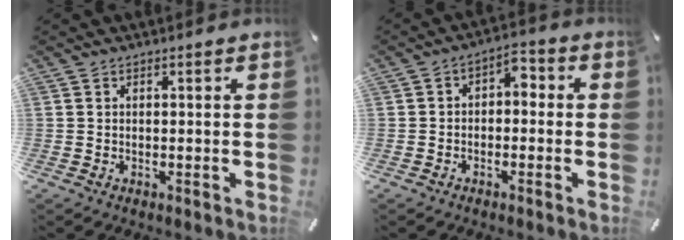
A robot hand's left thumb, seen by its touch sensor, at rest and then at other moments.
{"total": 3.7, "force": [-2.3, 2.4, 1.7], "torque": [-0.029, 0.018, -0.046]}